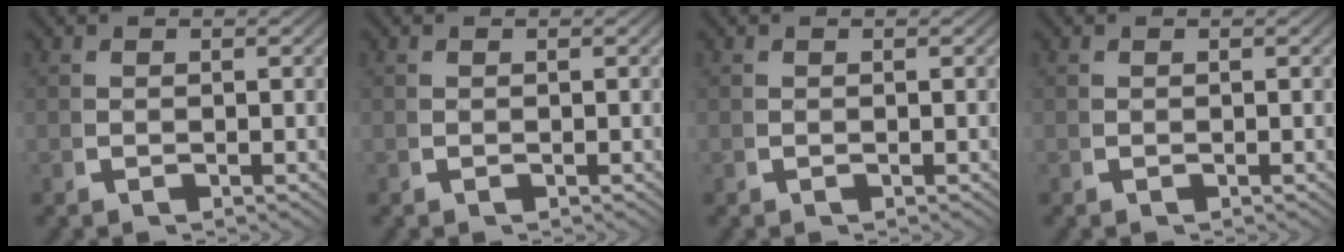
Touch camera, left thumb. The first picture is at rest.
{"total": 0.0}
{"total": 0.0}
{"total": 0.0}